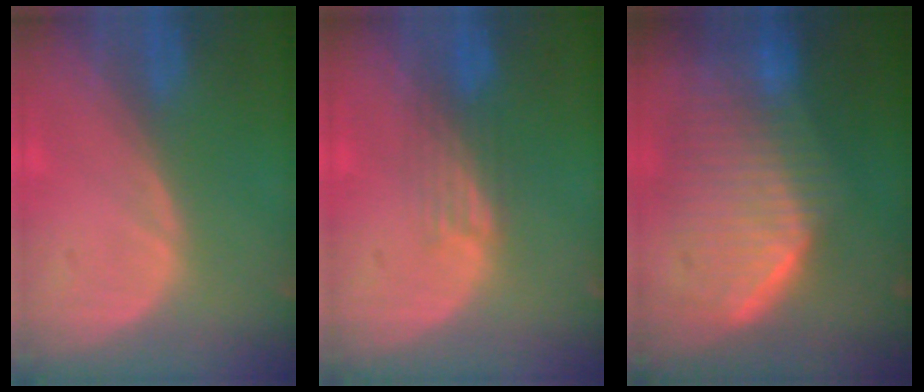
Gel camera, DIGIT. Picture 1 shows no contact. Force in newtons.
{"total": 3.9, "press": 3.2, "slide": 2.2}
{"total": 10.0, "press": 9.0, "slide": 4.3}